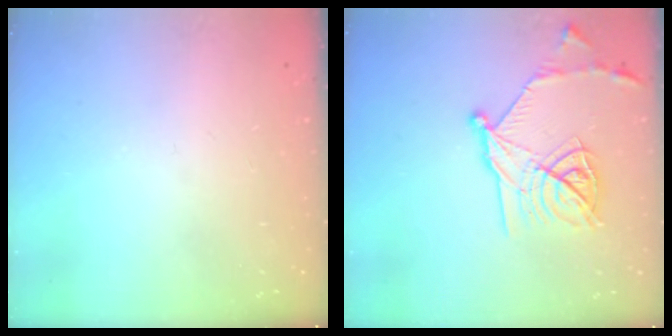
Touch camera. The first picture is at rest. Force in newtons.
{"total": 17.6, "press": 17.6, "slide": 0.9}